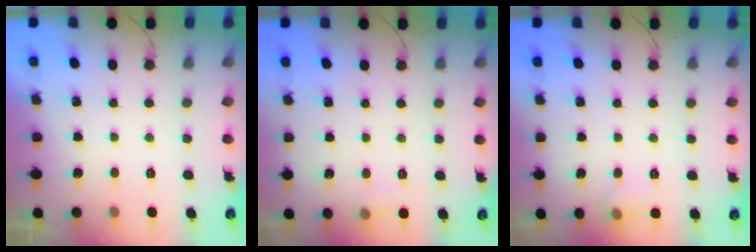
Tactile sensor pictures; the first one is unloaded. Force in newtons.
{"total": 4.2, "press": 3.5, "slide": 2.3}
{"total": 5.2, "press": 5.1, "slide": 1.1}